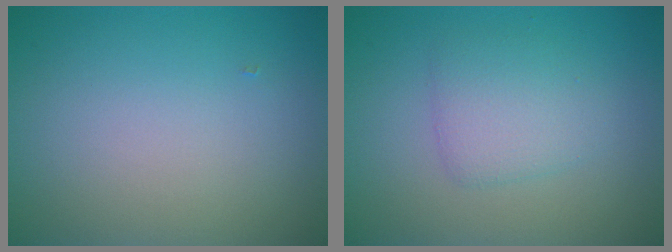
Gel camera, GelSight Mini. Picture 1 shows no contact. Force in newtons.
{"total": 2.7, "press": 2.7, "slide": 0.1}